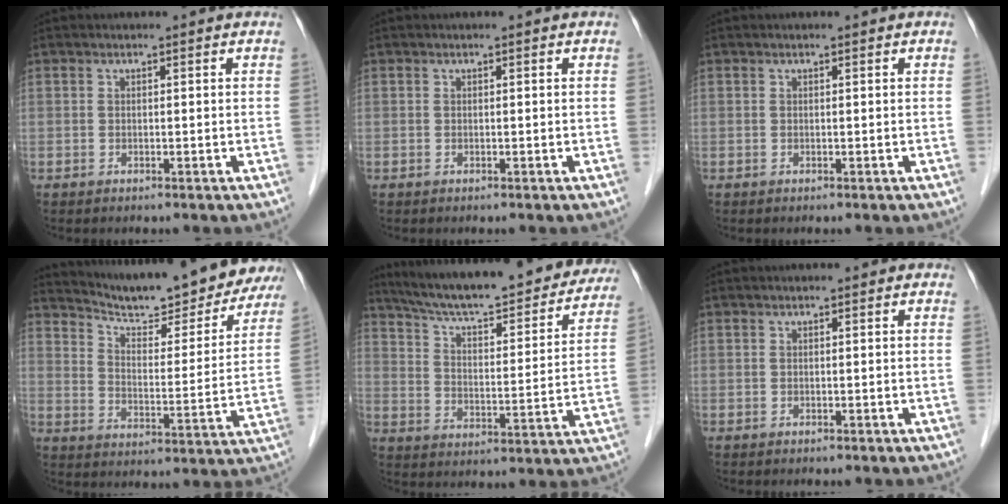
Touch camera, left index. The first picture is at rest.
{"total": 0.0}
{"total": 0.0}
{"total": 20.9, "force": [19.0, 3.6, 7.7], "torque": [-0.111, -0.022, 0.257]}
{"total": 26.3, "force": [23.1, 5.1, 11.4], "torque": [-0.179, -0.010, 0.313]}
{"total": 0.5, "force": [0.1, 0.2, 0.4], "torque": [-0.006, 0.005, 0.001]}